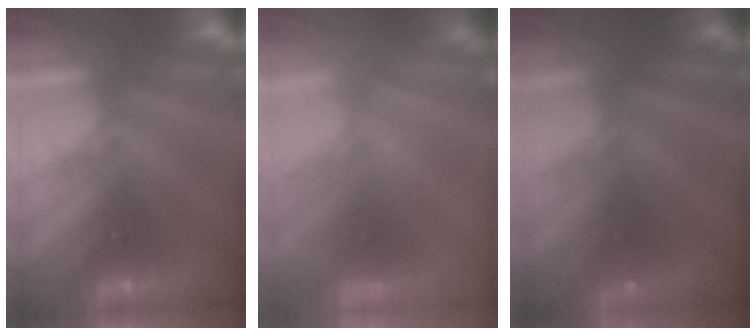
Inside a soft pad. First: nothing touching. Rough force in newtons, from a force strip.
{"total": 2.5}
{"total": 1.4}